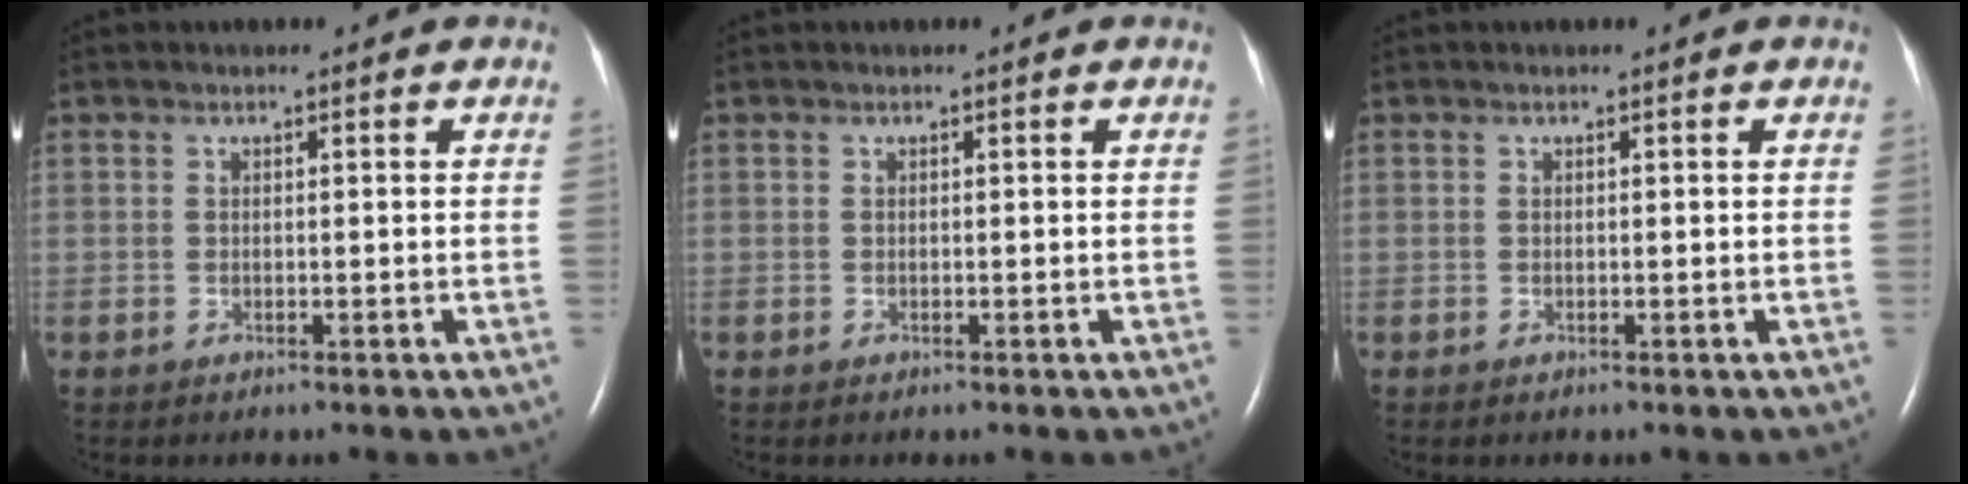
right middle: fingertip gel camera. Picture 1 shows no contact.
{"total": 0.0}
{"total": 0.0}